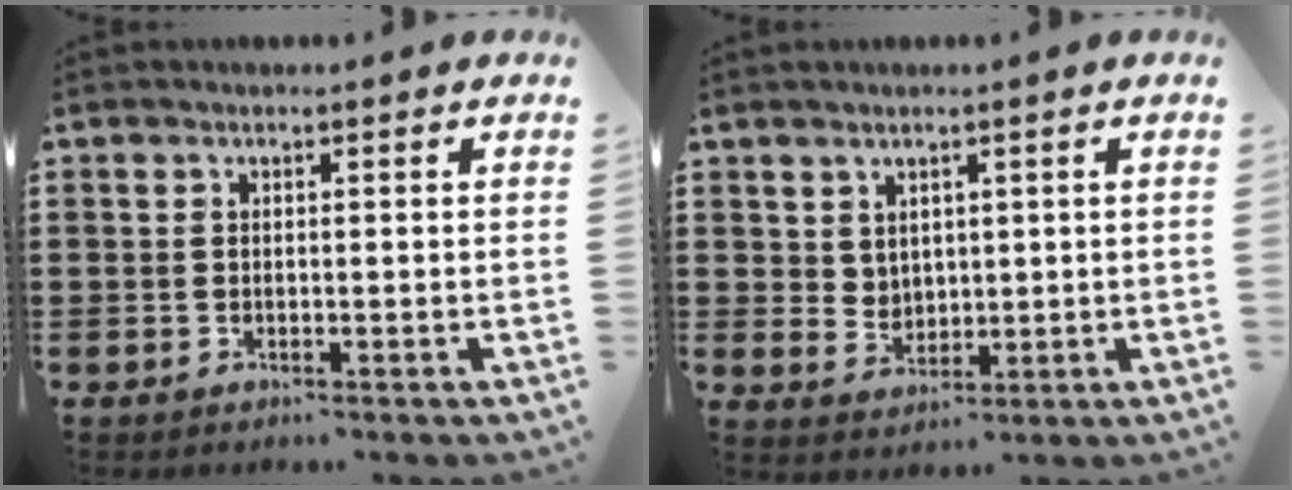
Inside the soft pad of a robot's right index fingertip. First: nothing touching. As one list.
[{"total": 3.2, "force": [2.4, 2.2, 0.5], "torque": [-0.019, 0.004, 0.046]}]